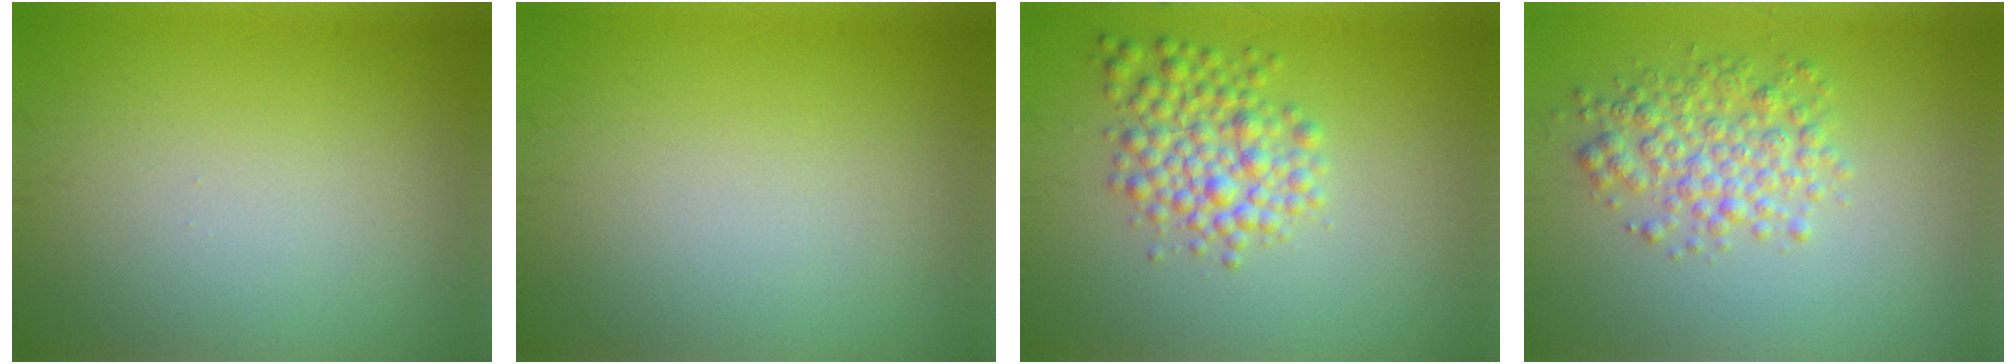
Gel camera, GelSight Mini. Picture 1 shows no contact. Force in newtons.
{"total": 0.0}
{"total": 4.1, "press": 4.1, "slide": 0.1}
{"total": 3.8, "press": 3.8, "slide": 0.1}